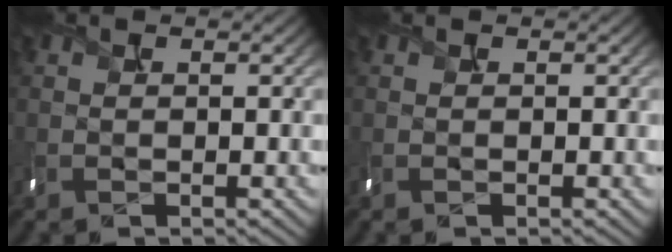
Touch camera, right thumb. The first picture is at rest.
{"total": 0.0}